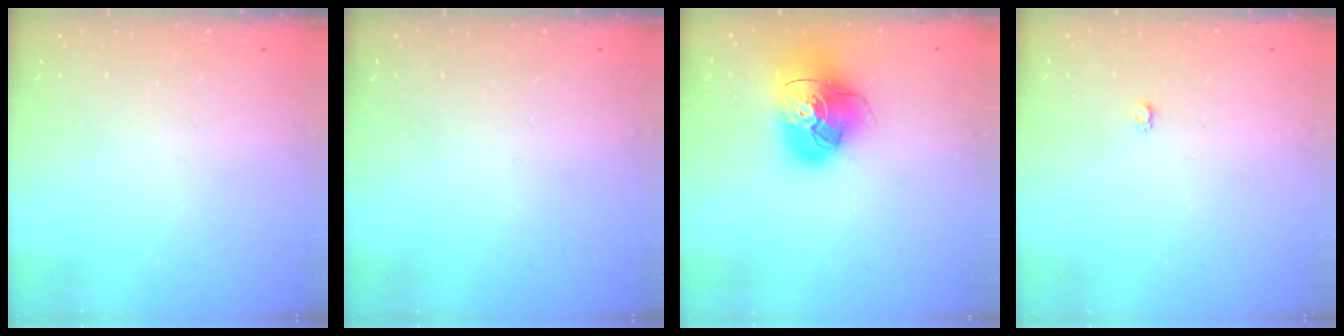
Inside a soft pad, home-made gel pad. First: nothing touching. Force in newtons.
{"total": 0.0}
{"total": 18.0, "press": 17.8, "slide": 2.8}
{"total": 2.6, "press": 2.6, "slide": 0.4}